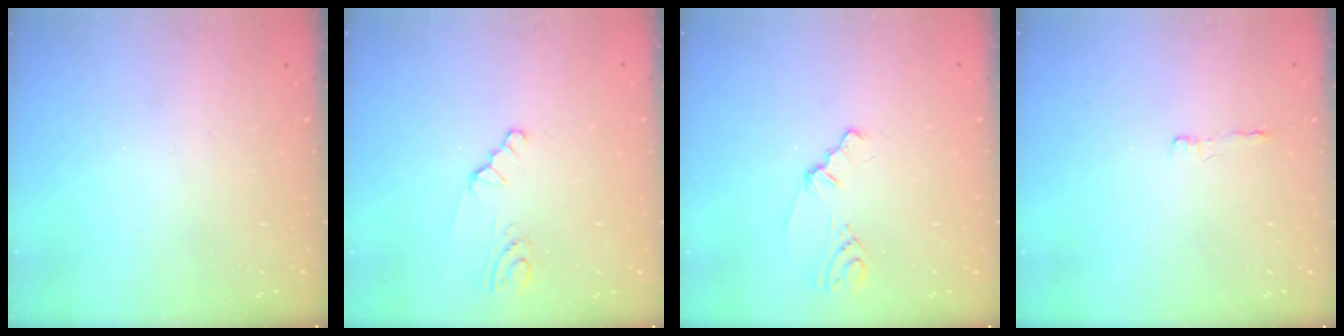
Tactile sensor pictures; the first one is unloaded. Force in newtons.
{"total": 1.4, "press": 1.4, "slide": 0.2}
{"total": 1.4, "press": 1.4, "slide": 0.4}
{"total": 2.0, "press": 2.0, "slide": 0.5}